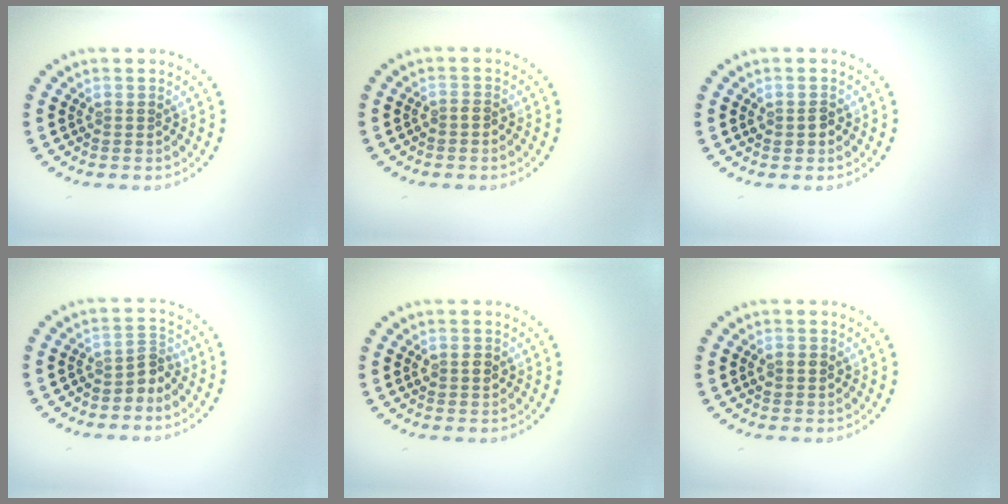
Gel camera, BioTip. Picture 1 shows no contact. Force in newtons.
{"total": 0.7, "press": 0.3, "slide": 0.6}
{"total": 1.2, "press": 1.2, "slide": 0.1}
{"total": 2.2, "press": 1.5, "slide": 1.6}
{"total": 1.6, "press": 1.6, "slide": 0.1}
{"total": 1.3, "press": 1.3, "slide": 0.2}